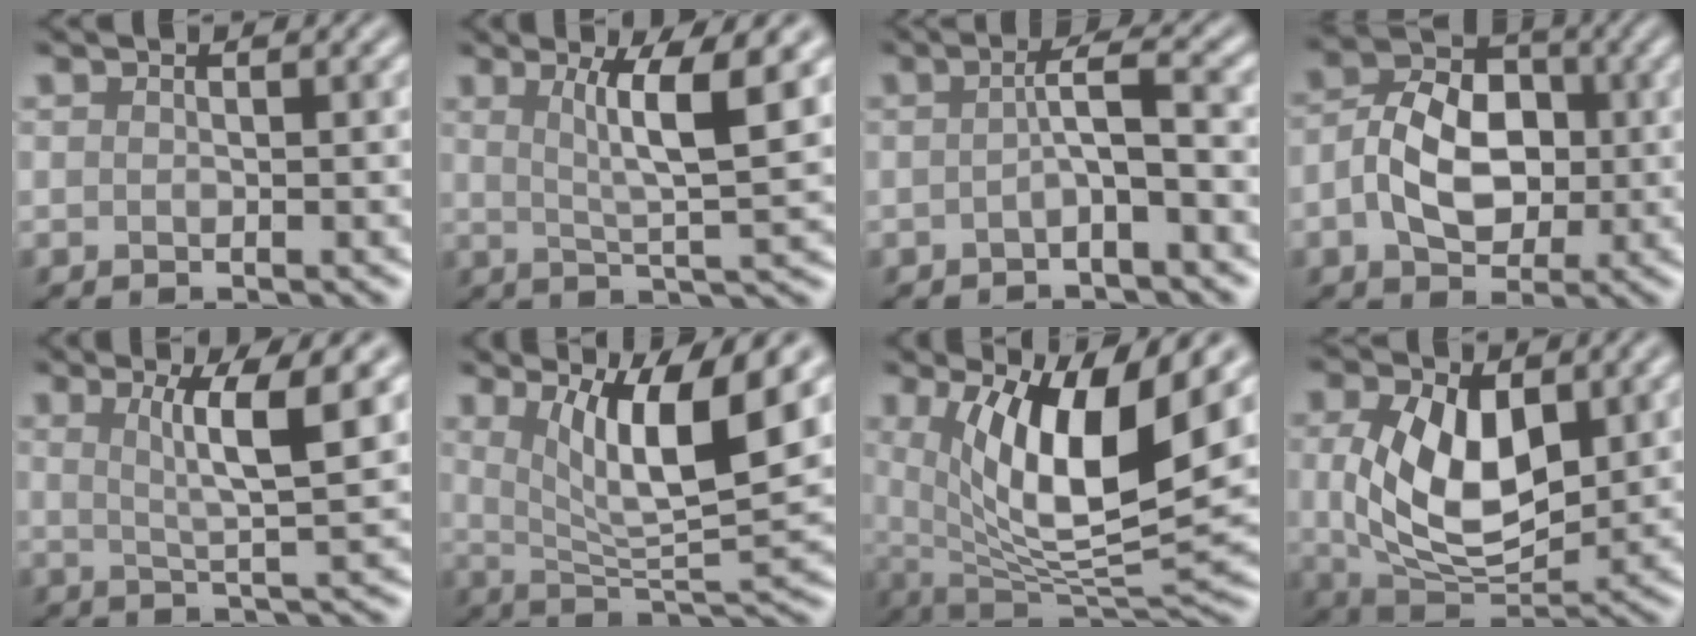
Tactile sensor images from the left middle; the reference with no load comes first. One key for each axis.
{"total": 6.1, "fx": 2.1, "fy": 0.8, "fz": 5.7, "tx": -0.087, "ty": 0.002, "tz": 0.039}
{"total": 2.4, "fx": -0.5, "fy": 0.1, "fz": 2.3, "tx": -0.043, "ty": 0.010, "tz": -0.013}
{"total": 6.1, "fx": -0.3, "fy": 4.3, "fz": 4.3, "tx": -0.076, "ty": 0.007, "tz": -0.004}
{"total": 5.4, "fx": 2.0, "fy": 0.6, "fz": 5.0, "tx": -0.078, "ty": 0.002, "tz": 0.038}
{"total": 8.6, "fx": 3.6, "fy": 1.8, "fz": 7.6, "tx": -0.127, "ty": -0.007, "tz": 0.070}
{"total": 11.2, "fx": 4.3, "fy": 3.2, "fz": 9.8, "tx": -0.165, "ty": -0.006, "tz": 0.083}
{"total": 8.2, "fx": 1.4, "fy": 4.5, "fz": 6.6, "tx": -0.135, "ty": -0.001, "tz": 0.031}